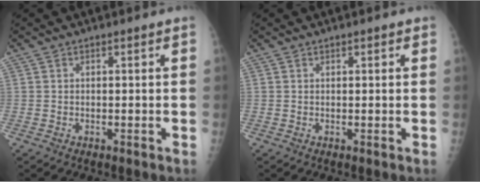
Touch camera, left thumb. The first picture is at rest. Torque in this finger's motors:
{"motor_torque": [-0.16, 0.02, -0.22, -0.15, 0.03]}